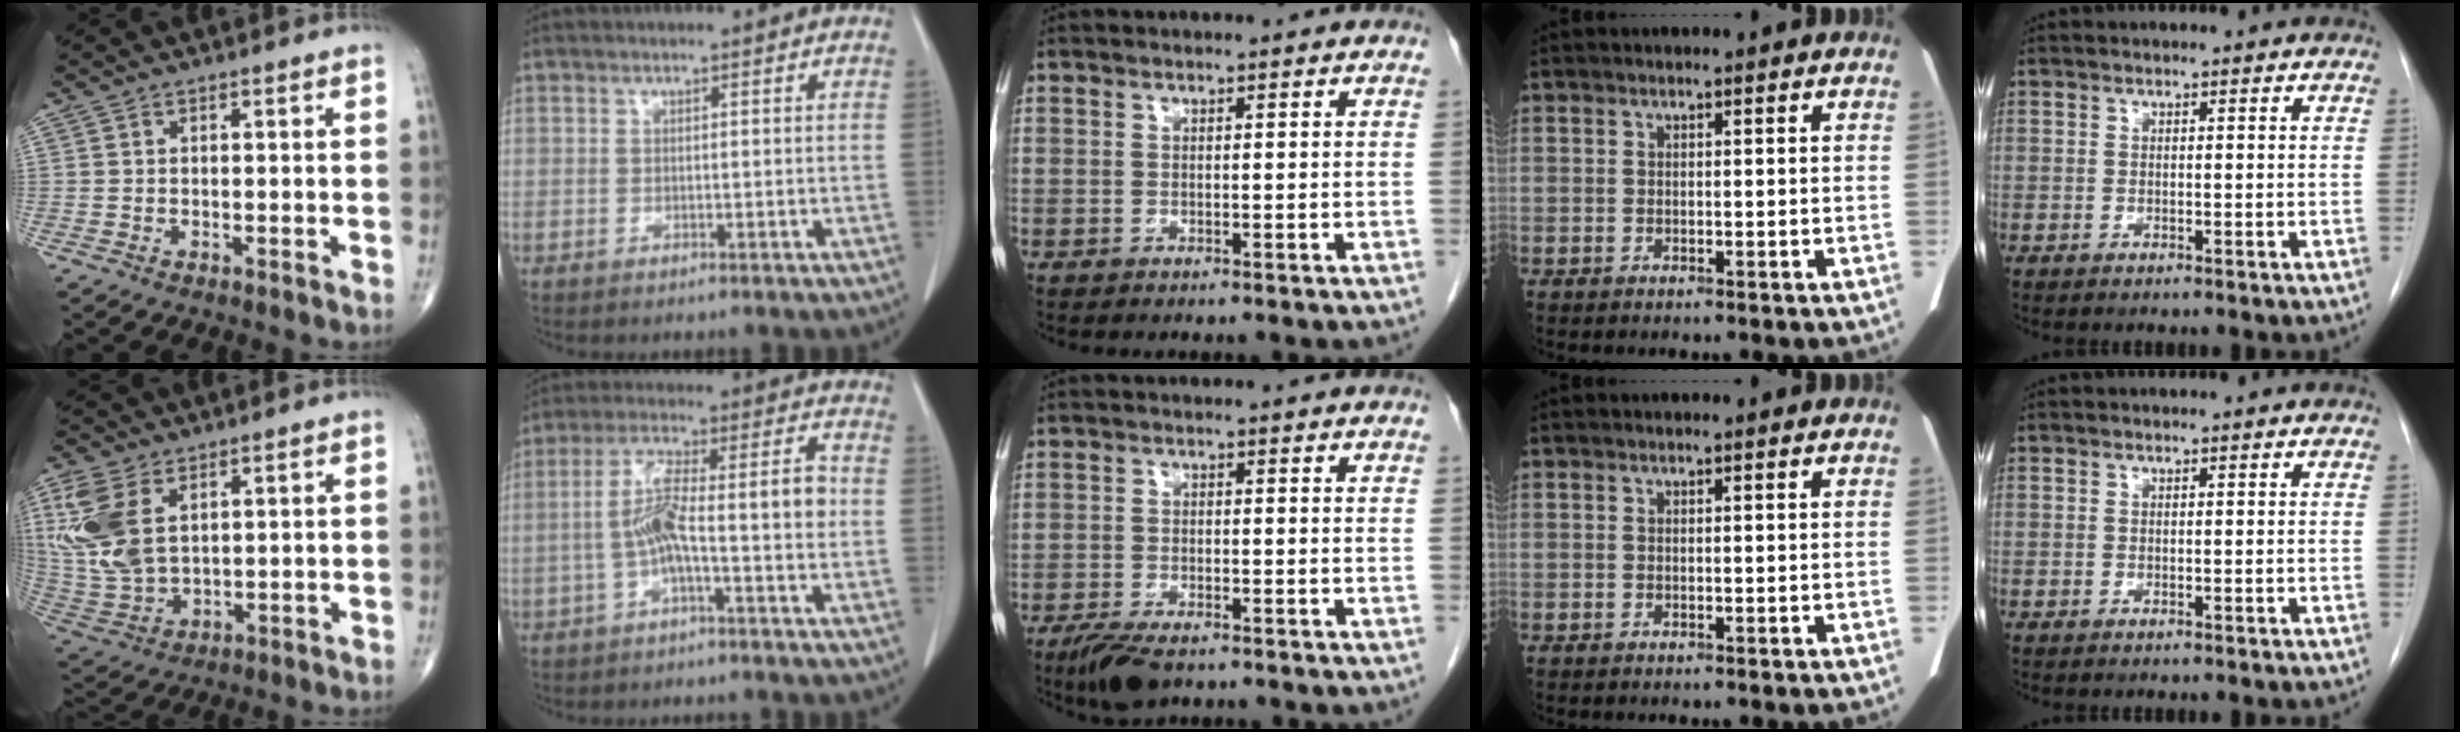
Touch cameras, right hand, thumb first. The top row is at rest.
{"thumb": {"total": 13.3, "force": [4.6, 7.8, 9.8], "torque": [-0.223, -0.012, 0.107]}, "index": {"total": 10.1, "force": [-1.6, 1.4, 9.8], "torque": [-0.173, 0.037, -0.028]}, "middle": {"total": 5.7, "force": [-4.3, 1.8, 3.3], "torque": [-0.059, -0.009, -0.073]}}